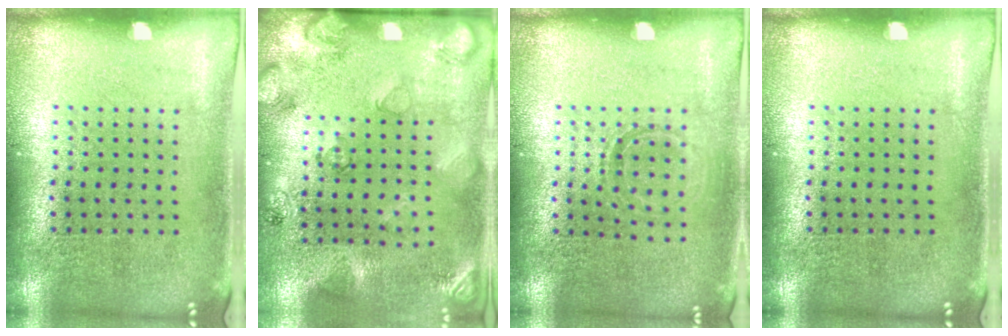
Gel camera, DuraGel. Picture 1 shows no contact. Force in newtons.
{"total": 2.5, "press": 1.8, "slide": 1.8}
{"total": 1.0, "press": 0.9, "slide": 0.4}
{"total": 0.0}